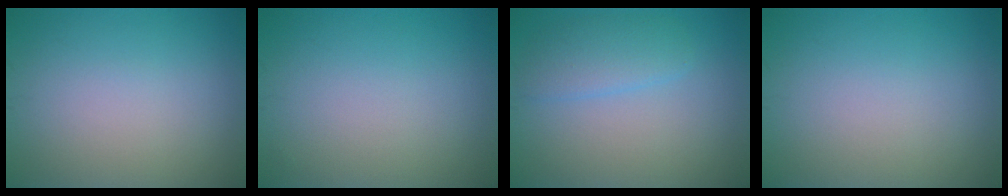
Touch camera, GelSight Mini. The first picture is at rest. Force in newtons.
{"total": 0.0}
{"total": 2.7, "press": 2.7, "slide": 0.2}
{"total": 0.0}